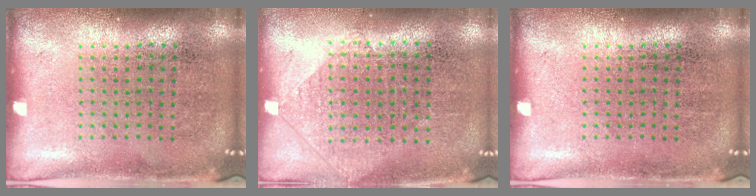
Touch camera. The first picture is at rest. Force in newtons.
{"total": 0.9, "press": 0.8, "slide": 0.3}
{"total": 0.0}